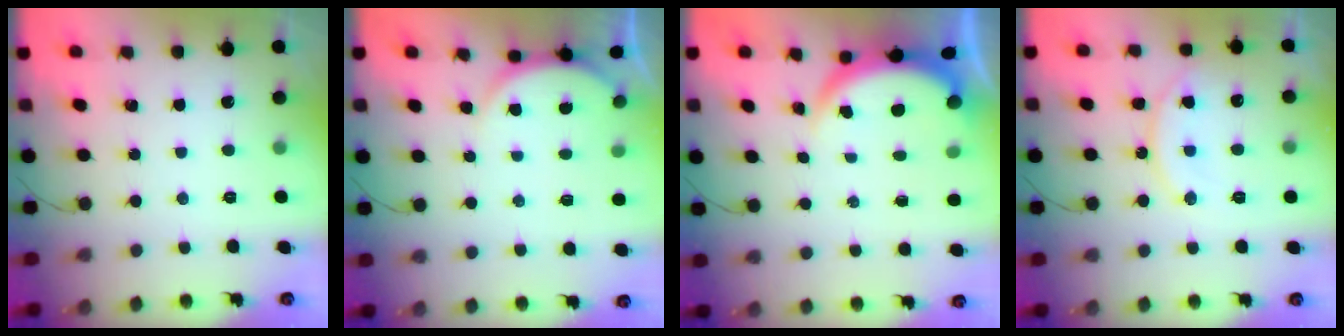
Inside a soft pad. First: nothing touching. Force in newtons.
{"total": 3.9, "press": 3.9, "slide": 0.5}
{"total": 3.9, "press": 3.9, "slide": 0.2}
{"total": 12.4, "press": 12.4, "slide": 0.8}